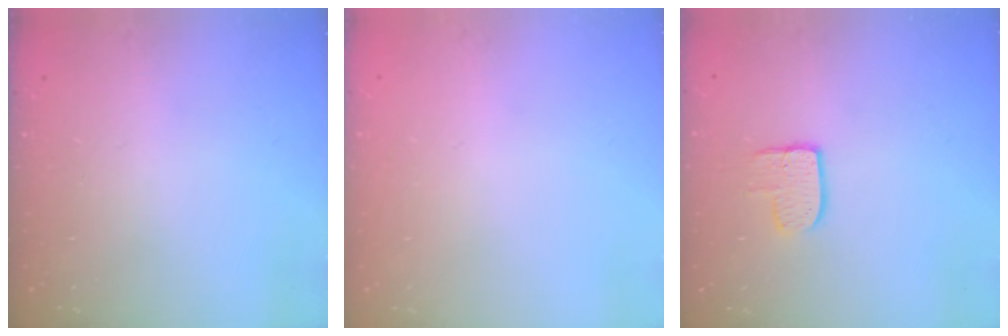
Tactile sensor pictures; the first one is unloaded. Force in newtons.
{"total": 0.0}
{"total": 7.4, "press": 7.4, "slide": 0.2}